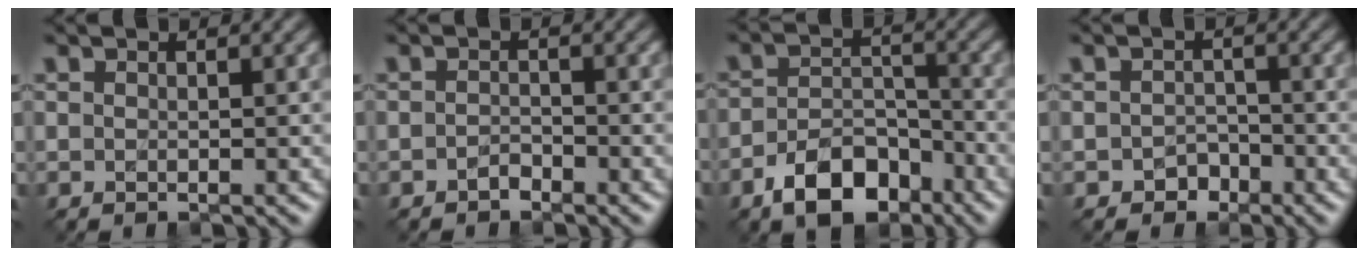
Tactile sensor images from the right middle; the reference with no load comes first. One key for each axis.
{"total": 0.9, "fx": -0.7, "fy": 0.4, "fz": 0.4, "tx": -0.007, "ty": 0.004, "tz": -0.014}
{"total": 5.8, "fx": -3.8, "fy": 3.1, "fz": 3.2, "tx": -0.052, "ty": 0.002, "tz": -0.068}
{"total": 1.6, "fx": -1.0, "fy": 1.2, "fz": 0.3, "tx": -0.001, "ty": 0.006, "tz": -0.019}